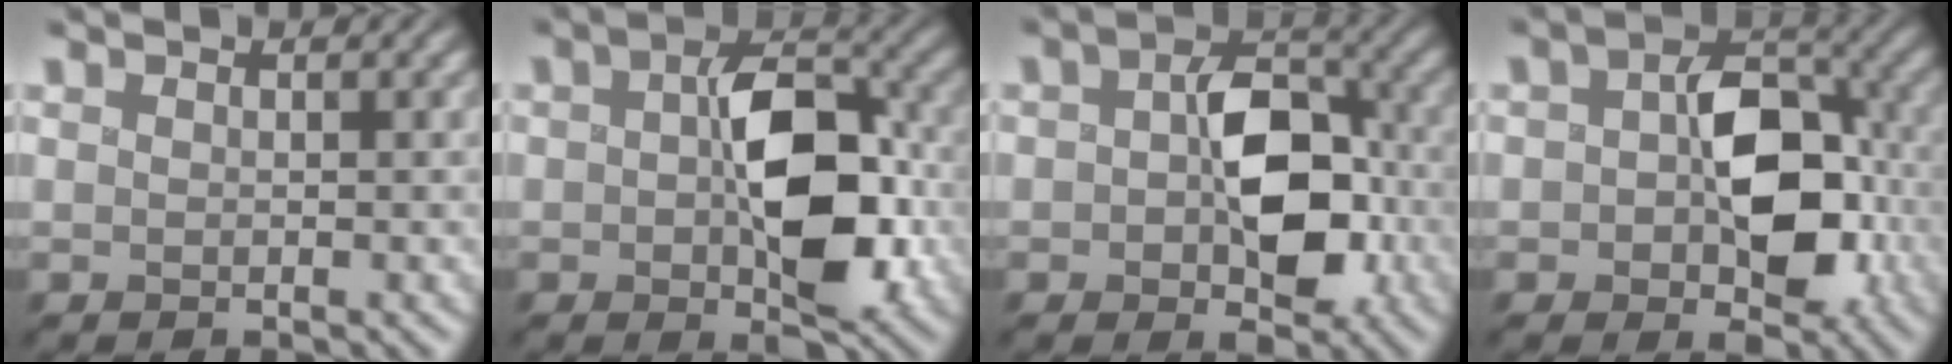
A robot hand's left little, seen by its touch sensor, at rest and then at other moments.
{"total": 7.8, "force": [-1.2, 4.5, 6.3], "torque": [-0.118, -0.003, -0.001]}
{"total": 6.8, "force": [-1.4, 4.4, 5.0], "torque": [-0.092, -0.004, -0.004]}
{"total": 7.5, "force": [-1.4, 4.9, 5.5], "torque": [-0.093, -0.003, -0.004]}